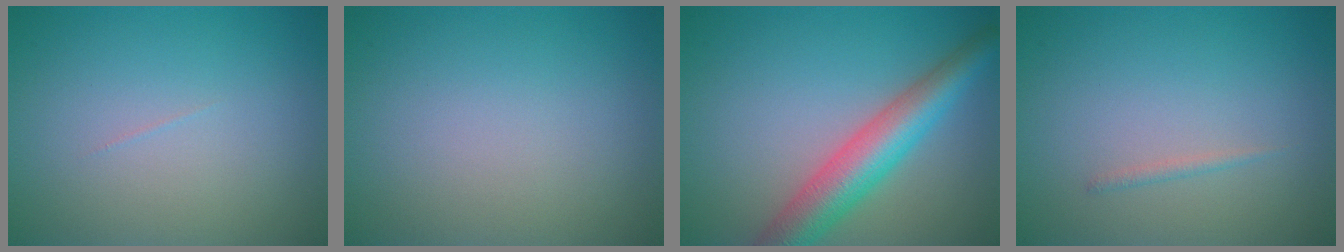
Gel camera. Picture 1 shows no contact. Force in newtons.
{"total": 0.0}
{"total": 6.2, "press": 6.2, "slide": 0.2}
{"total": 0.6, "press": 0.6, "slide": 0.1}